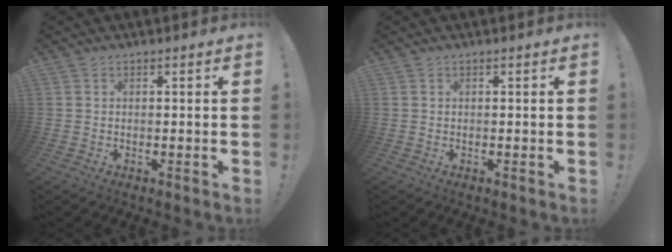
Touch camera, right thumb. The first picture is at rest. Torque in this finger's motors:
{"motor_torque": [0.01, 0.01, -0.02, 0.03, 0.04]}